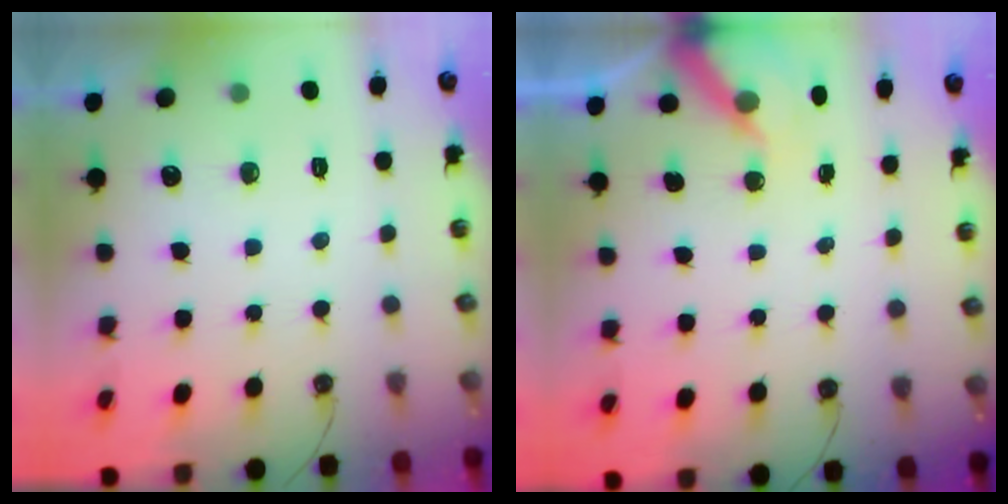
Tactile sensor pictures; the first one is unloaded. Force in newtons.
{"total": 6.6, "press": 6.6, "slide": 0.4}